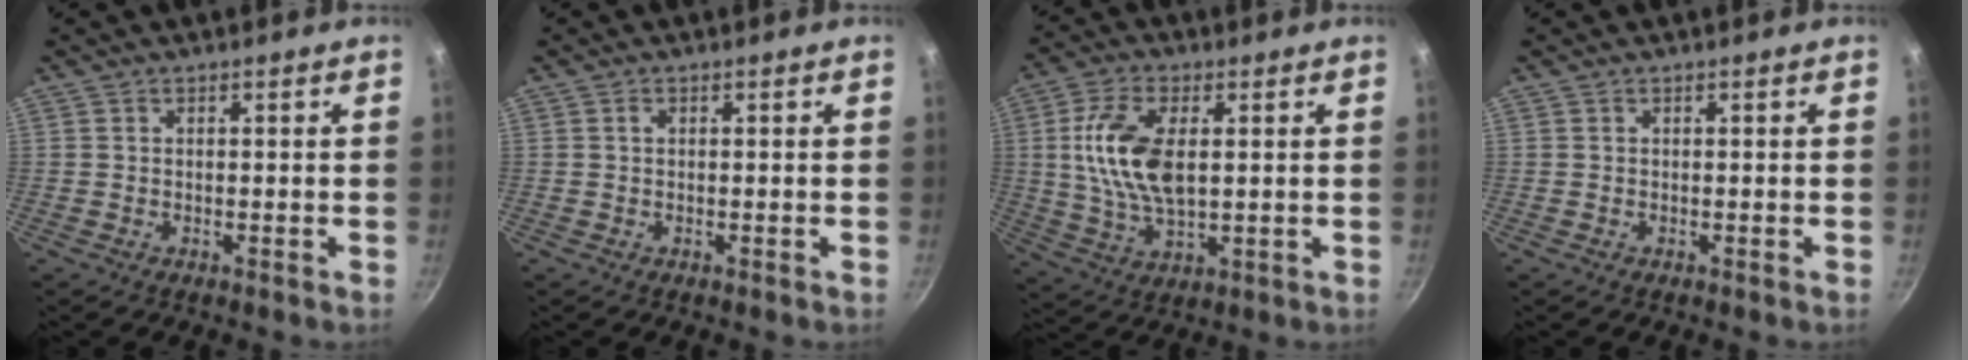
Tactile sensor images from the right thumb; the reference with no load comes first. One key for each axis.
{"total": 0.8, "fx": 0.2, "fy": 0.5, "fz": 0.5, "tx": -0.009, "ty": 0.003, "tz": 0.003}
{"total": 13.1, "fx": 2.0, "fy": 6.8, "fz": 11.0, "tx": -0.208, "ty": 0.000, "tz": 0.039}
{"total": 0.0}